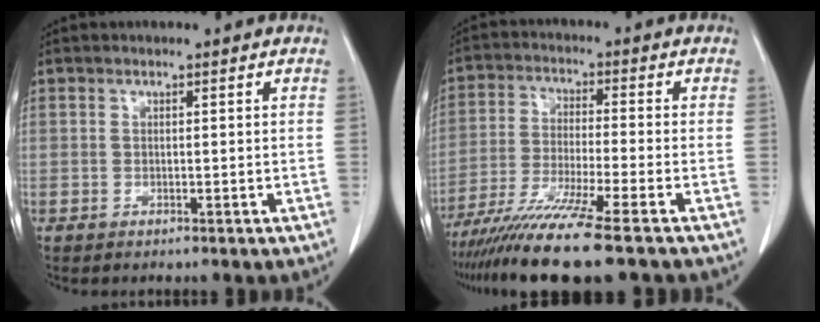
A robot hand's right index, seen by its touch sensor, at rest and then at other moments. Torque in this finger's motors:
{"motor_torque": [1.32, -0.82, 0.86, 0.21]}